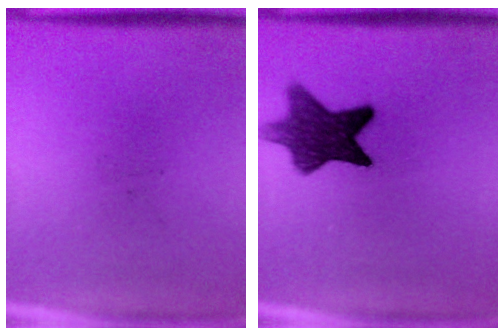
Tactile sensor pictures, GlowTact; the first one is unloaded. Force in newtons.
{"total": 9.9}